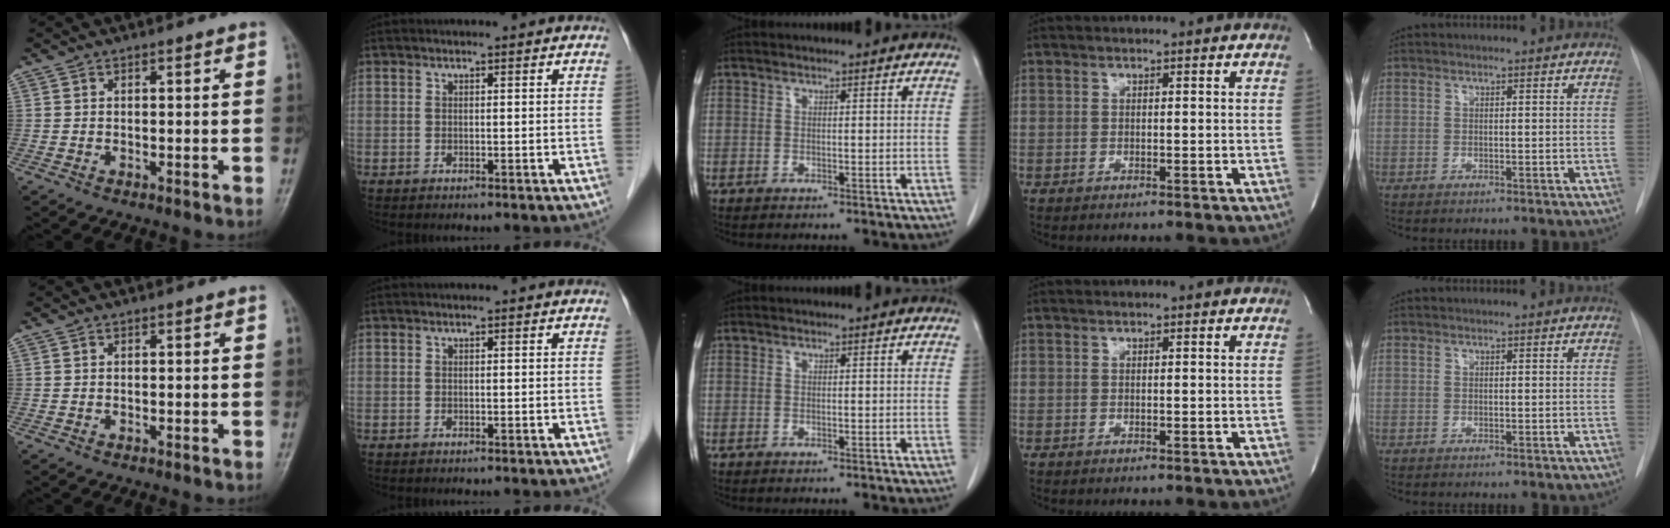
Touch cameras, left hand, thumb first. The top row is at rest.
{}